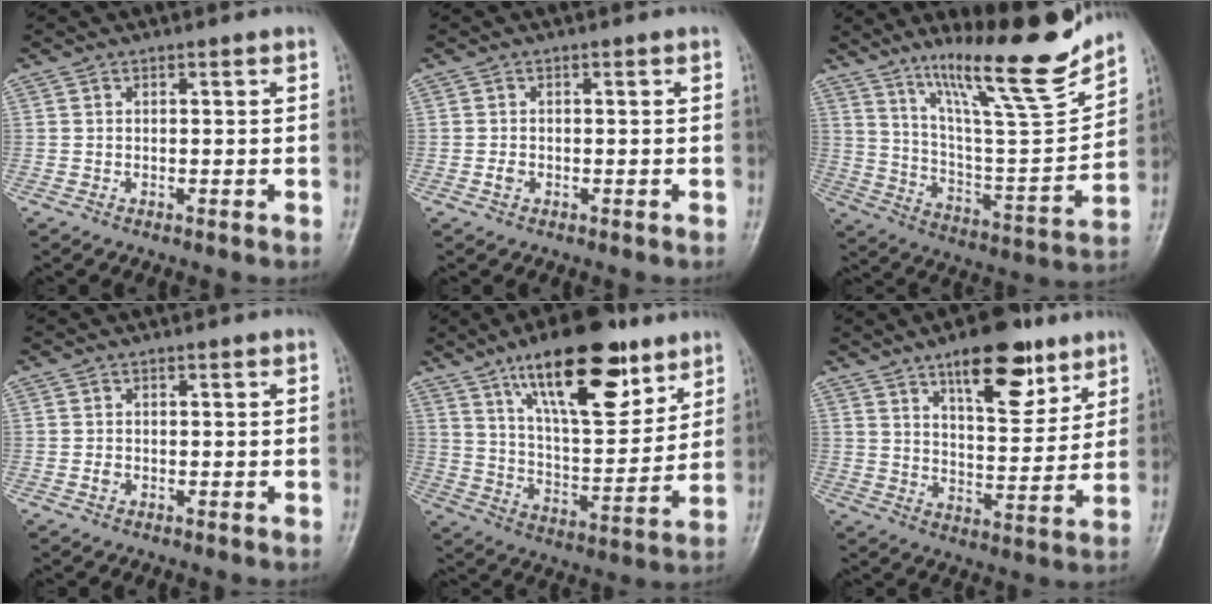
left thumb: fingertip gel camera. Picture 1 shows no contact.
{"total": 1.1, "force": [-0.4, 0.9, 0.6], "torque": [-0.009, 0.001, -0.008]}
{"total": 20.0, "force": [15.3, 2.0, 12.7], "torque": [-0.169, -0.097, 0.264]}
{"total": 0.8, "force": [-0.2, 0.7, 0.5], "torque": [-0.006, 0.001, -0.006]}
{"total": 21.5, "force": [12.7, 8.3, 15.2], "torque": [-0.202, -0.057, 0.216]}
{"total": 14.7, "force": [8.9, 6.0, 10.0], "torque": [-0.109, -0.047, 0.137]}